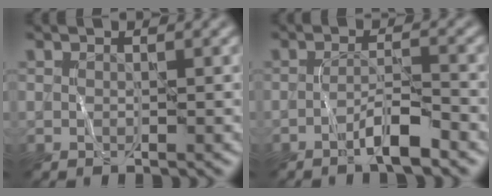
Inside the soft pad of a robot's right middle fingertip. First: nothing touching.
{"total": 2.9, "force": [-1.9, 0.2, 2.2], "torque": [-0.039, 0.012, -0.040]}